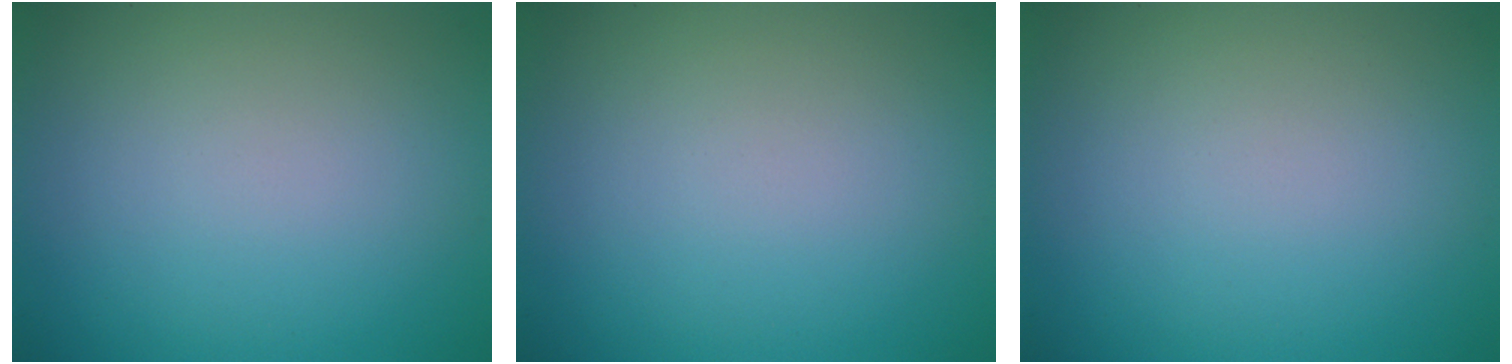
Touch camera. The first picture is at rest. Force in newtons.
{"total": 0.0}
{"total": 0.0}